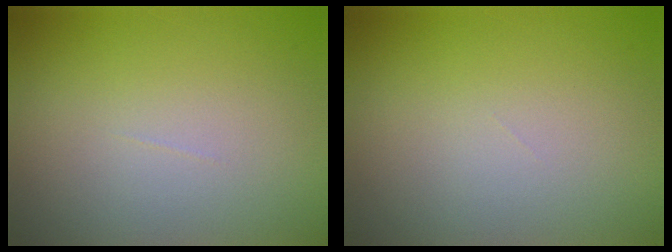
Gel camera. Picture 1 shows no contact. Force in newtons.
{"total": 0.0}